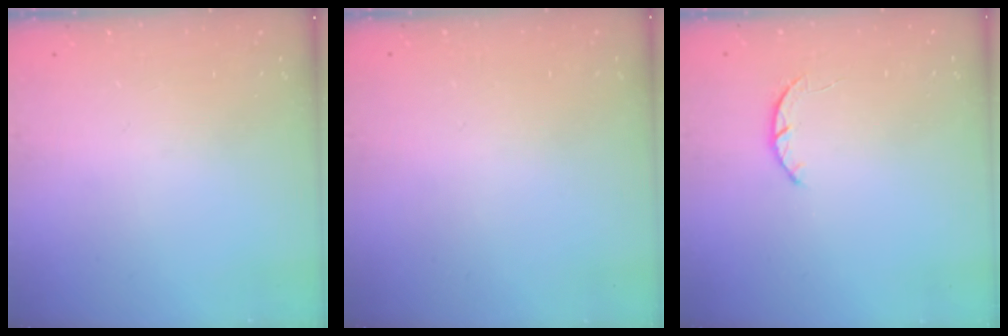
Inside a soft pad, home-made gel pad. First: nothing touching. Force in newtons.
{"total": 2.6, "press": 2.6, "slide": 0.2}
{"total": 2.5, "press": 2.5, "slide": 0.5}